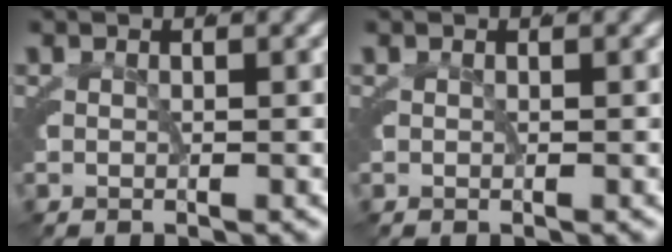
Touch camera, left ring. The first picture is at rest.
{"total": 0.0}